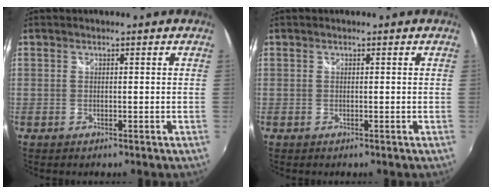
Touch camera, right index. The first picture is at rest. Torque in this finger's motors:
{"motor_torque": [0.01, 0.01, 0.00, 0.01]}